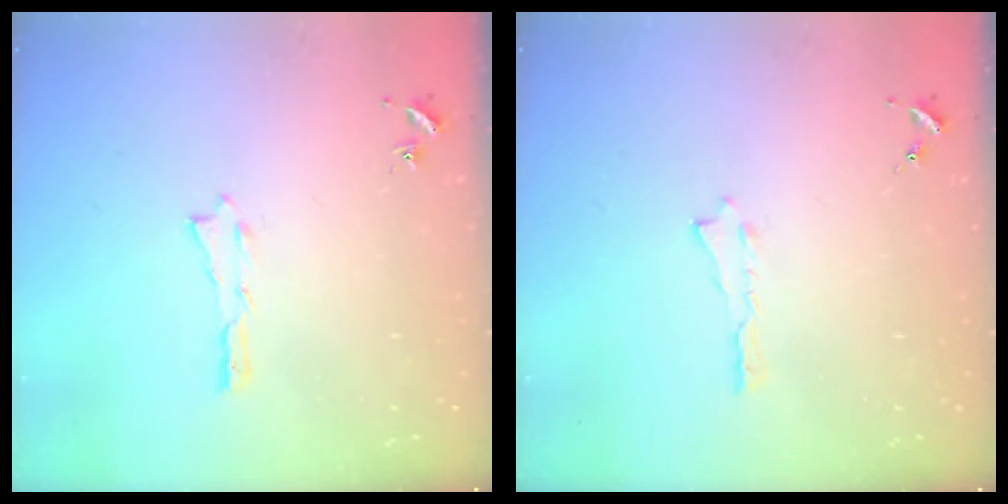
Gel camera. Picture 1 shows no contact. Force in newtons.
{"total": 0.0}